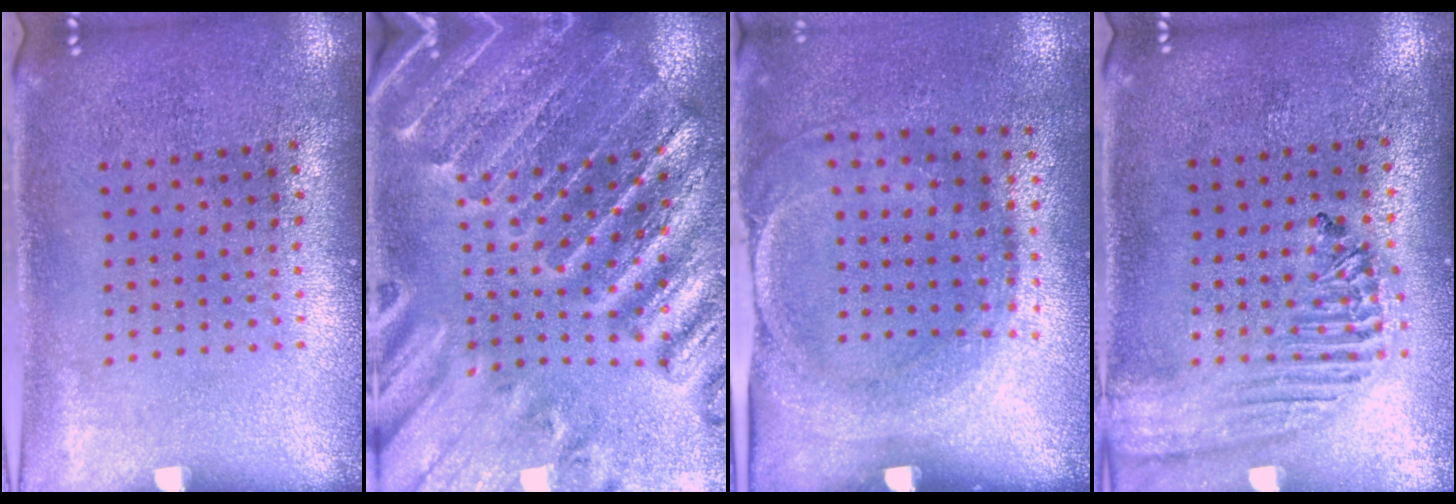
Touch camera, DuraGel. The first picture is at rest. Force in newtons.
{"total": 2.8, "press": 2.8, "slide": 0.4}
{"total": 1.8, "press": 1.2, "slide": 1.3}
{"total": 1.8, "press": 1.7, "slide": 0.7}